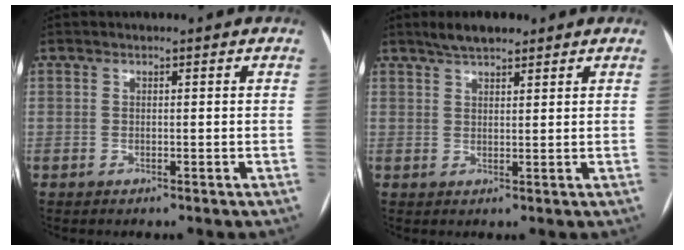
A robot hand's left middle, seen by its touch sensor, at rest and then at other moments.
{"total": 4.4, "force": [3.5, 1.3, 2.3], "torque": [-0.050, 0.013, 0.061]}